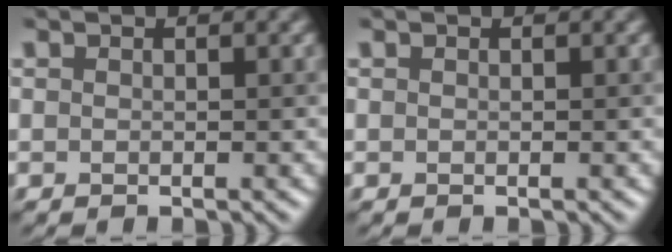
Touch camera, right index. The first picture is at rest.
{"total": 0.0}